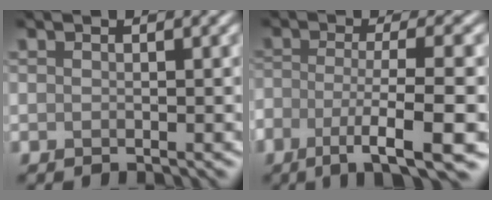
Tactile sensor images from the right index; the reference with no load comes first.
{"total": 7.6, "force": [-3.8, 1.3, 6.5], "torque": [-0.102, -0.001, -0.070]}